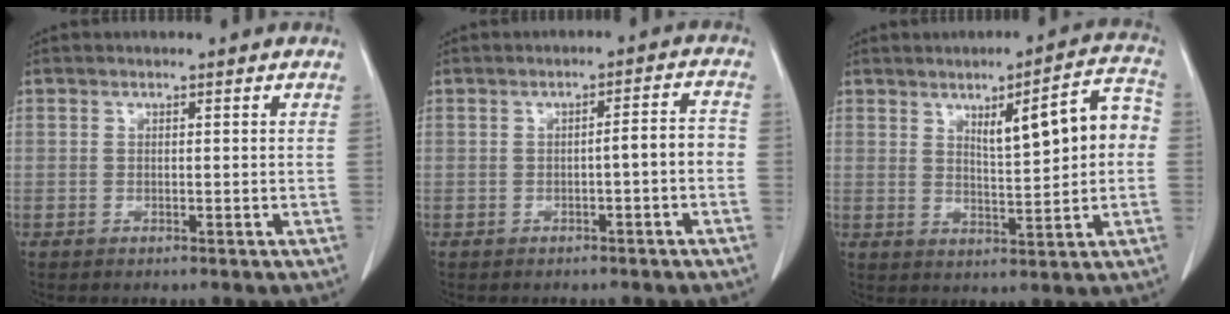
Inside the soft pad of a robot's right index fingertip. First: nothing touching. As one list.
[{"total": 3.5, "force": [-1.1, 0.4, 3.3], "torque": [-0.039, 0.013, -0.017]}, {"total": 10.1, "force": [1.7, 1.9, 9.7], "torque": [-0.134, 0.024, 0.028]}]